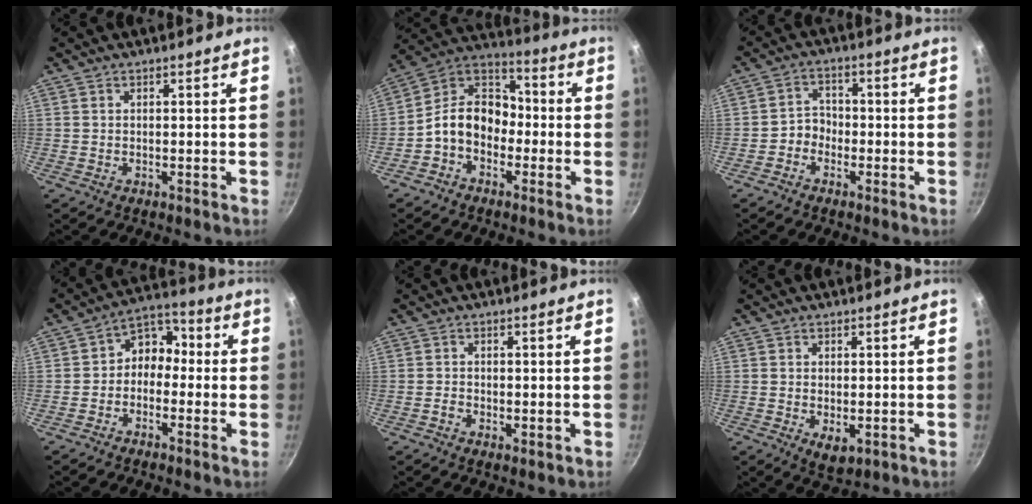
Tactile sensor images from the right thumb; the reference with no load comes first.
{"total": 11.7, "force": [-3.0, 8.8, 7.0], "torque": [-0.080, 0.052, -0.081]}
{"total": 3.3, "force": [-1.8, 2.6, 1.1], "torque": [0.003, 0.027, -0.037]}
{"total": 7.0, "force": [-1.1, 5.6, 4.1], "torque": [-0.025, 0.039, -0.039]}
{"total": 1.2, "force": [-0.4, 0.7, 0.8], "torque": [-0.014, -0.001, -0.009]}
{"total": 3.6, "force": [-0.5, 2.1, 2.9], "torque": [-0.042, -0.013, -0.002]}